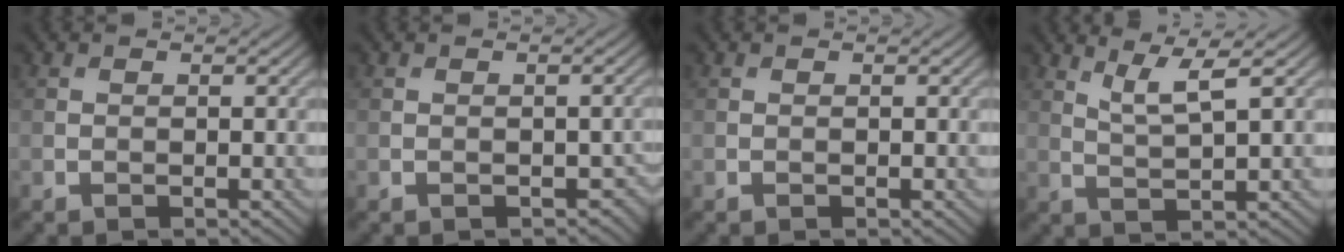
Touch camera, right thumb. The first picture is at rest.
{"total": 2.0, "force": [-0.7, 1.3, 1.3], "torque": [-0.019, -0.014, -0.004]}
{"total": 0.0}
{"total": 3.9, "force": [2.4, 0.4, 3.1], "torque": [-0.068, 0.000, 0.055]}